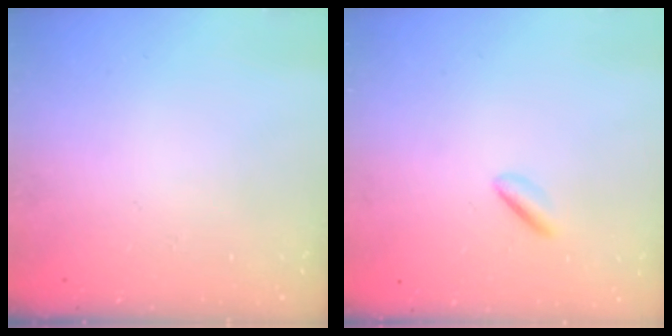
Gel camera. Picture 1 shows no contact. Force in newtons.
{"total": 0.9, "press": 0.5, "slide": 0.7}